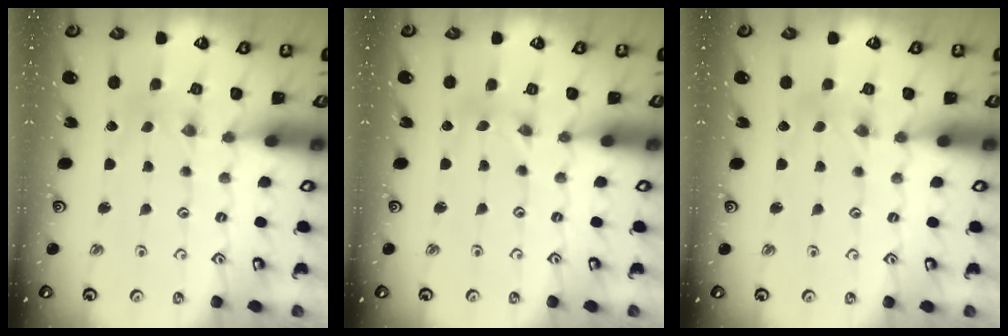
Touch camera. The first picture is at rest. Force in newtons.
{"total": 0.0}
{"total": 1.2, "press": 1.1, "slide": 0.2}